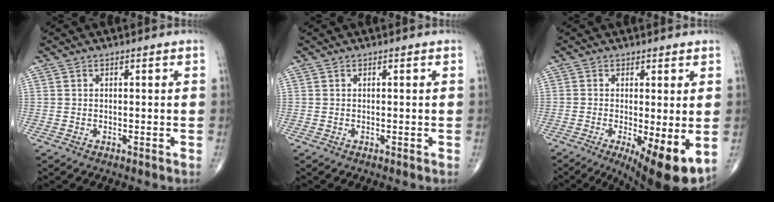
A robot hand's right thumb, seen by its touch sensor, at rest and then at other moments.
{"total": 0.0}
{"total": 10.6, "force": [-2.9, 3.0, 9.8], "torque": [-0.143, -0.022, -0.036]}